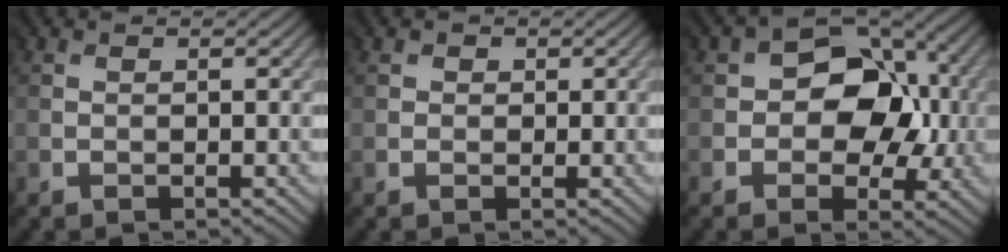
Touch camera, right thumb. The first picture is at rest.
{"total": 0.9, "force": [0.6, 0.6, -0.3], "torque": [0.002, 0.001, 0.007]}
{"total": 10.3, "force": [0.5, 7.2, 7.3], "torque": [-0.096, 0.011, 0.000]}